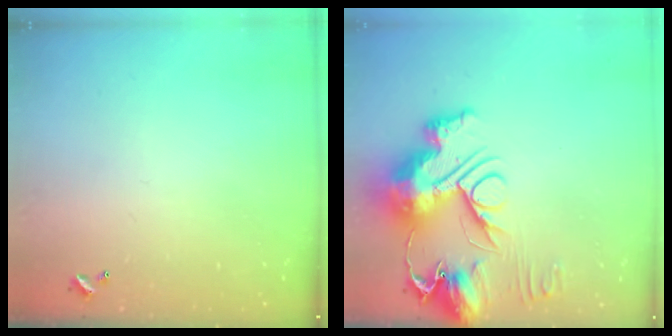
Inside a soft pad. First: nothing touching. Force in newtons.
{"total": 20.0, "press": 19.9, "slide": 1.9}